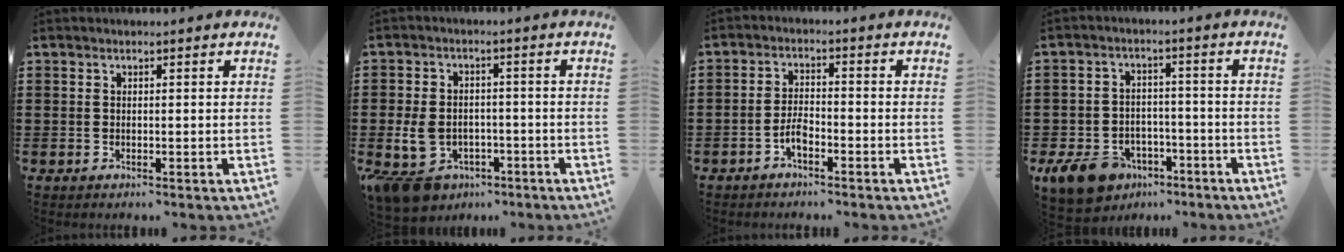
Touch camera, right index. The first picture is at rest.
{"total": 5.8, "force": [-2.8, 4.0, 3.1], "torque": [-0.085, 0.005, -0.059]}
{"total": 3.1, "force": [-2.0, 1.1, 2.2], "torque": [-0.054, 0.003, -0.042]}
{"total": 7.7, "force": [-5.1, 4.6, 3.5], "torque": [-0.091, 0.019, -0.098]}